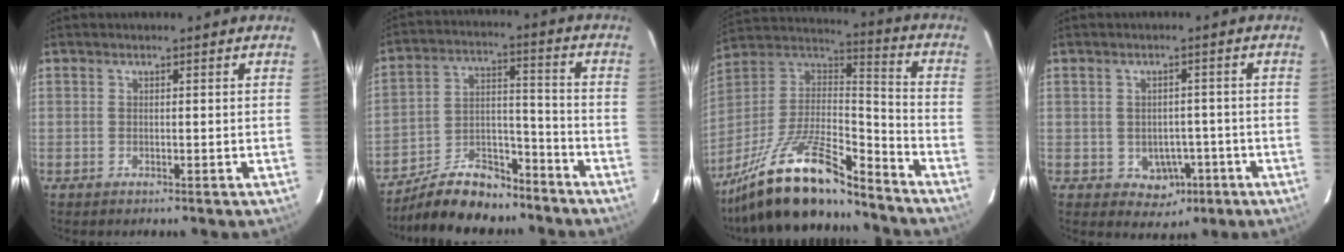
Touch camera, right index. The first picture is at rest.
{"total": 12.0, "force": [-10.7, 3.6, 4.3], "torque": [-0.073, 0.023, -0.189]}
{"total": 19.6, "force": [-16.0, 3.9, 10.7], "torque": [-0.219, 0.011, -0.291]}
{"total": 4.9, "force": [-1.8, 3.9, 2.2], "torque": [-0.021, 0.006, -0.013]}